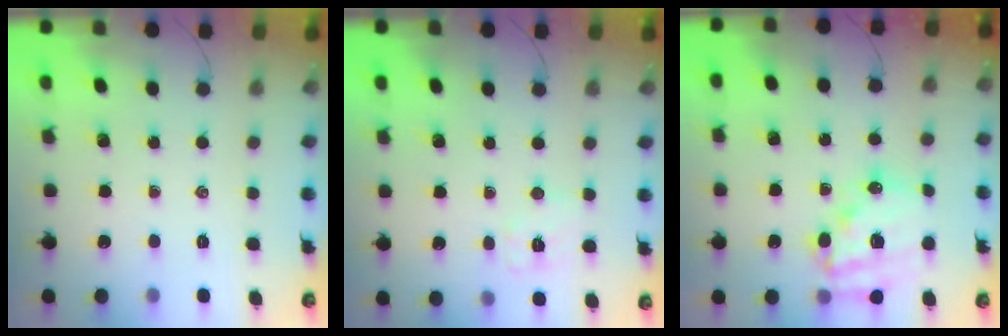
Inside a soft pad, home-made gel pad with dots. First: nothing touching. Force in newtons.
{"total": 6.3, "press": 6.2, "slide": 0.8}
{"total": 17.6, "press": 17.2, "slide": 3.7}